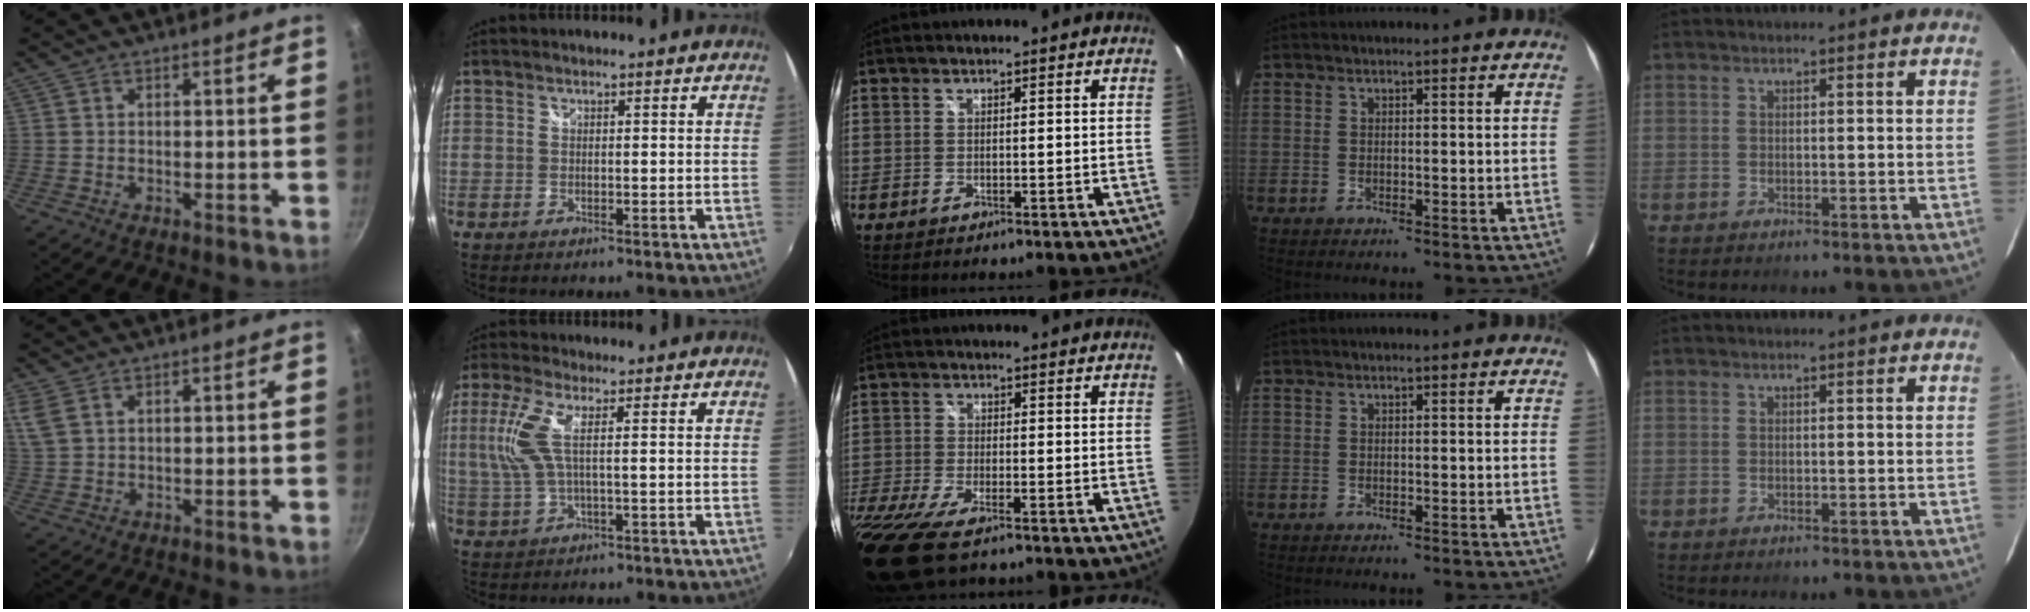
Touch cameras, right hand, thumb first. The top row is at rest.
{"thumb": {"total": 5.7, "force": [3.0, 3.1, 3.6], "torque": [-0.083, 0.008, 0.066]}, "index": {"total": 7.1, "force": [1.1, 1.4, 6.9], "torque": [-0.152, 0.004, 0.028]}, "middle": {"total": 15.2, "force": [-10.4, 4.9, 9.9], "torque": [-0.231, -0.069, -0.188]}}